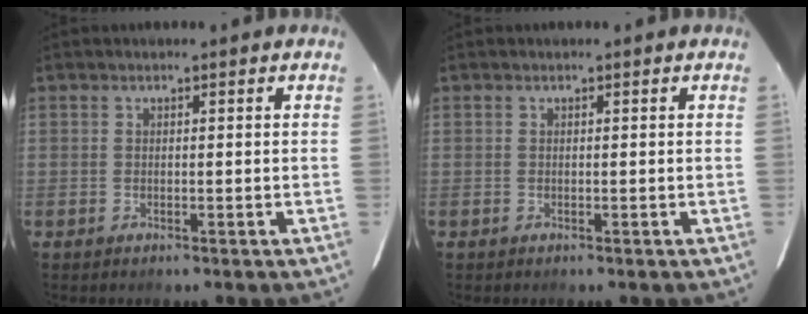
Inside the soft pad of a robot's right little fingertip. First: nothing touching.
{"total": 0.0}